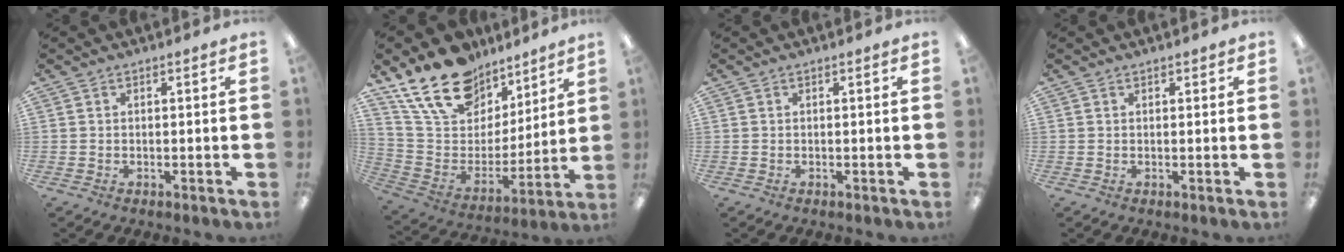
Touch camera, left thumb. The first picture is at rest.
{"total": 19.6, "force": [14.6, 10.8, 7.6], "torque": [-0.152, -0.090, 0.269]}
{"total": 0.0}
{"total": 0.8, "force": [0.5, 0.6, 0.1], "torque": [-0.003, 0.003, 0.008]}